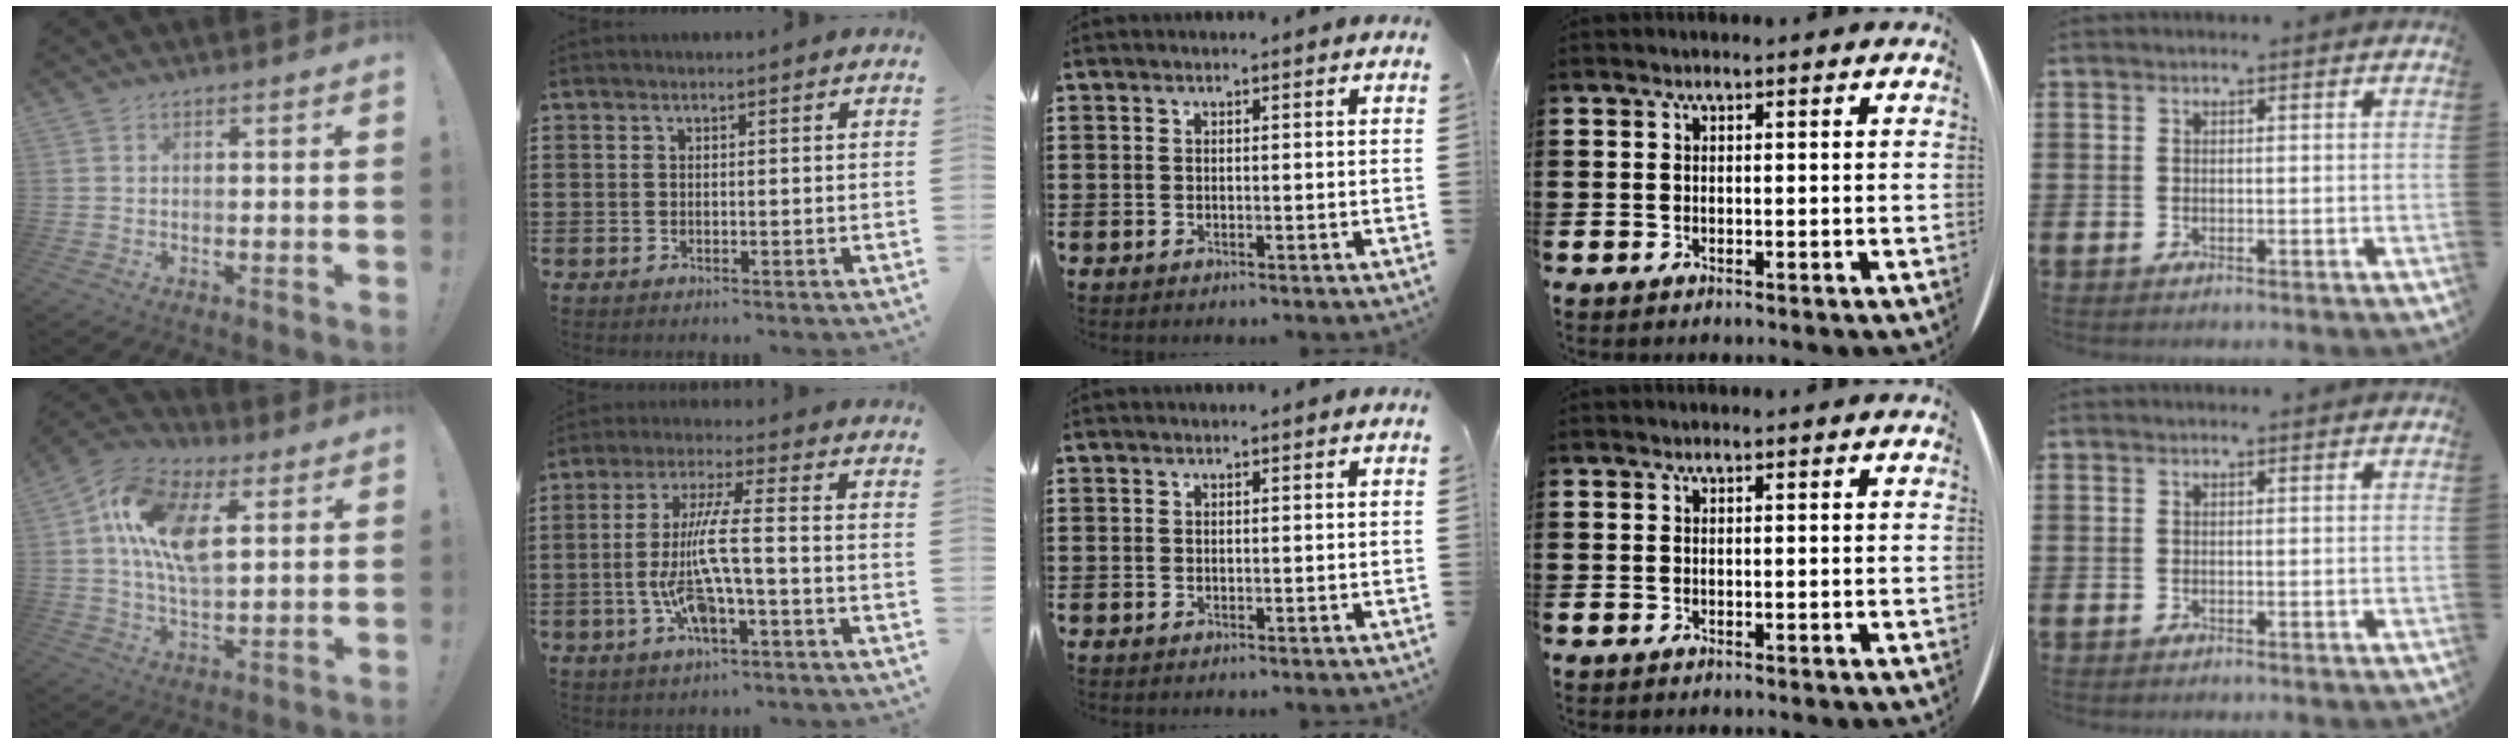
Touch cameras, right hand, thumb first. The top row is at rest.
{"thumb": {"total": 16.3, "force": [4.9, 8.5, 13.1], "torque": [-0.245, 0.005, 0.086]}, "index": {"total": 10.1, "force": [-2.3, 1.3, 9.7], "torque": [-0.208, -0.012, -0.052]}}